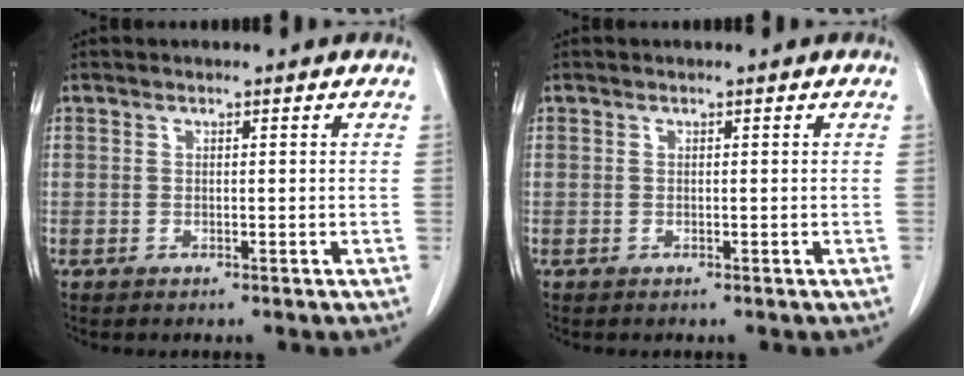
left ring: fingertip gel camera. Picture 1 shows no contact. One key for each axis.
{"total": 0.0}